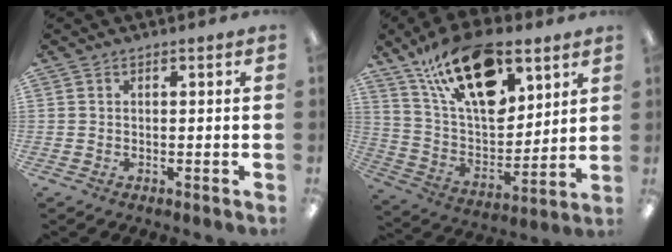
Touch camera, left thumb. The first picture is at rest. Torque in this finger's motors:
{"motor_torque": [0.60, 0.63, 1.36, -1.41, 0.28]}